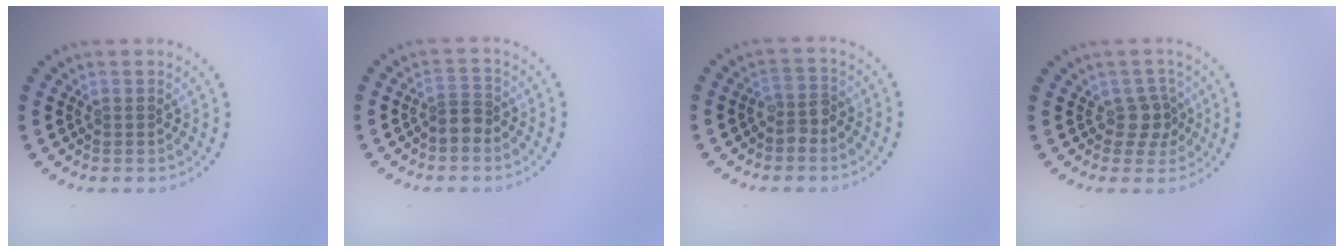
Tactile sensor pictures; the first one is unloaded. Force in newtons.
{"total": 1.9, "press": 1.5, "slide": 1.1}
{"total": 1.8, "press": 1.6, "slide": 0.8}
{"total": 2.0, "press": 1.6, "slide": 1.2}